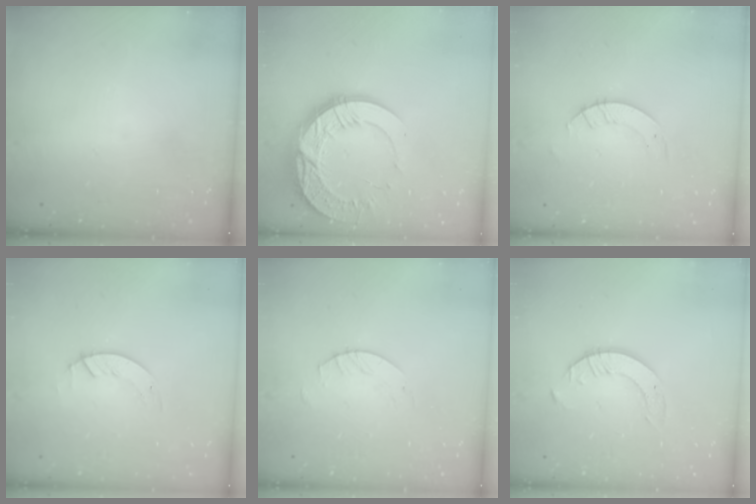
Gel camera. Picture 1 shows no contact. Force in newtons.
{"total": 18.8, "press": 18.8, "slide": 1.7}
{"total": 3.7, "press": 3.7, "slide": 0.2}
{"total": 1.3, "press": 1.3, "slide": 0.2}
{"total": 2.5, "press": 2.5, "slide": 0.1}
{"total": 3.4, "press": 3.4, "slide": 0.3}